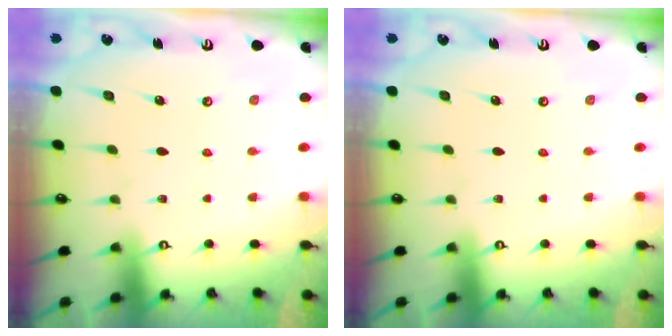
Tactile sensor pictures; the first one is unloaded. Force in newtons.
{"total": 0.0}